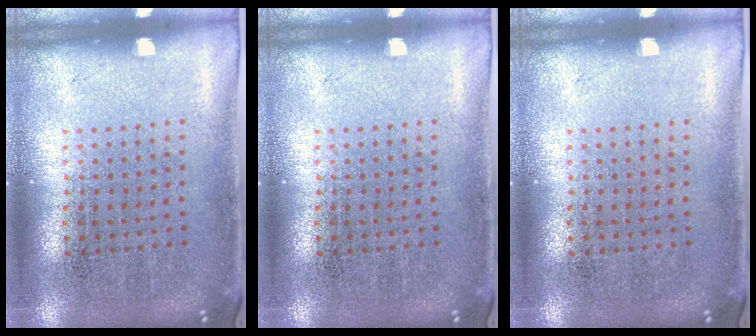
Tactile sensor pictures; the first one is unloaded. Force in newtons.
{"total": 0.0}
{"total": 0.0}